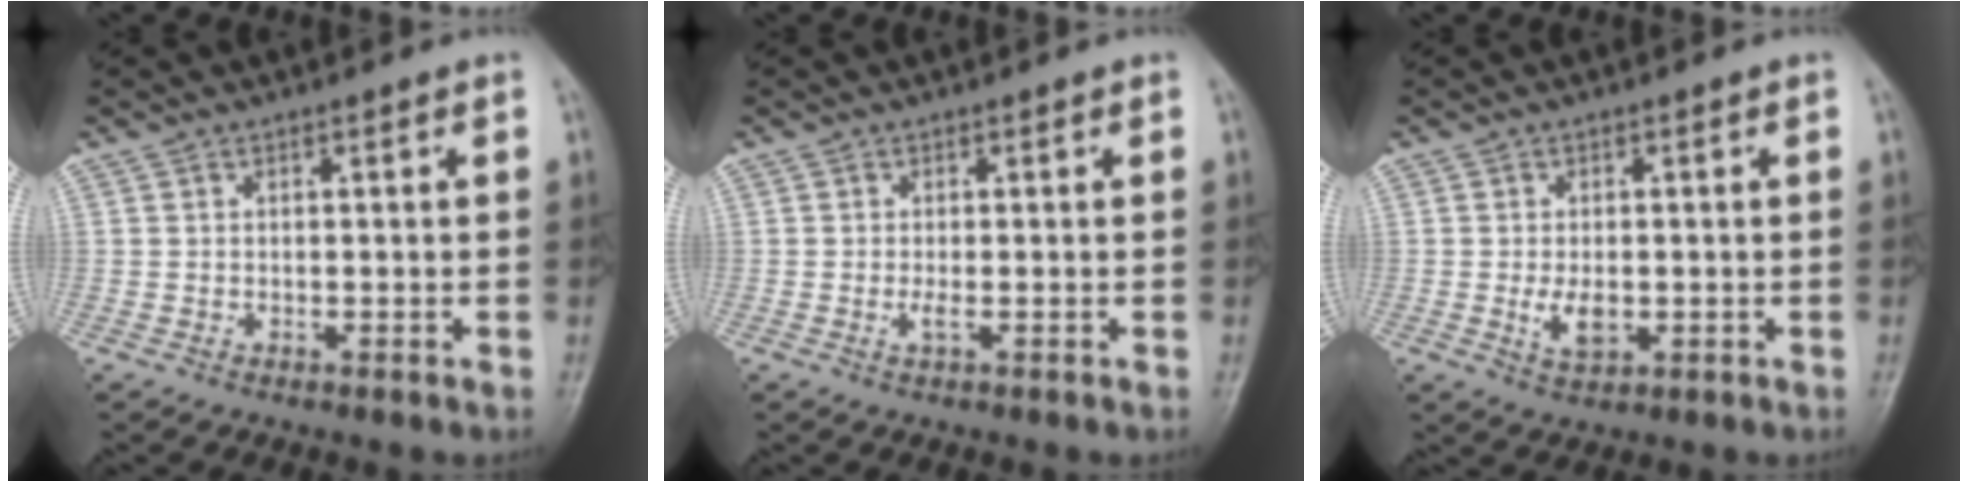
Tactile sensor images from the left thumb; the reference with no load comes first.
{"total": 1.2, "force": [-0.3, 0.2, 1.1], "torque": [-0.024, -0.003, -0.007]}
{"total": 4.2, "force": [-0.6, 2.4, 3.3], "torque": [-0.054, -0.004, -0.006]}